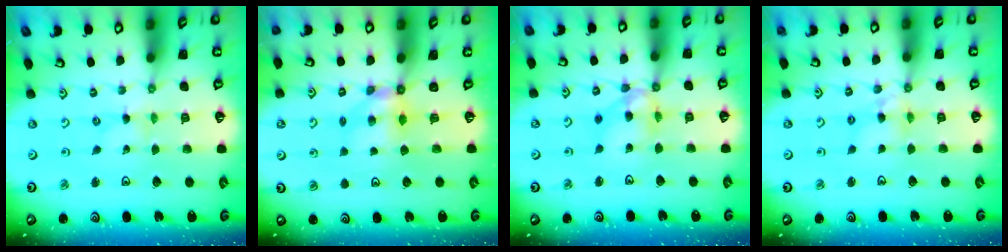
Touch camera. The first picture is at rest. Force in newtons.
{"total": 5.5, "press": 5.5, "slide": 0.1}
{"total": 11.0, "press": 10.9, "slide": 1.1}
{"total": 6.1, "press": 6.1, "slide": 0.5}